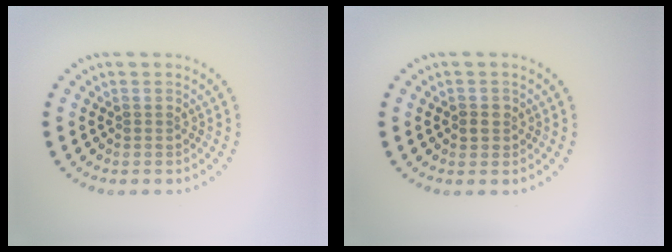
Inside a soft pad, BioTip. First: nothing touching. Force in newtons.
{"total": 1.2, "press": 1.1, "slide": 0.4}